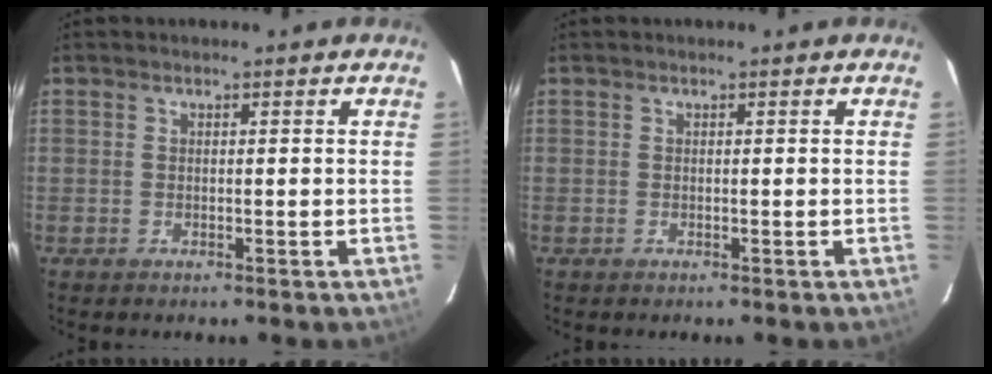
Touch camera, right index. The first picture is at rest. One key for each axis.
{"total": 0.0}